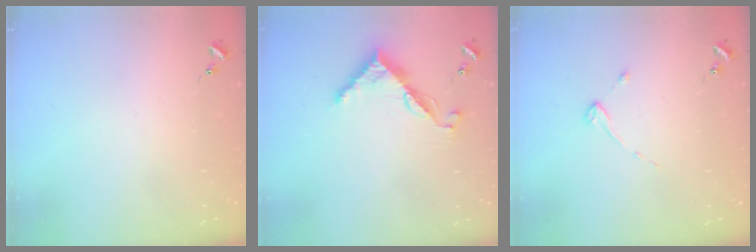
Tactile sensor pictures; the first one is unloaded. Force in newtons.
{"total": 7.6, "press": 7.5, "slide": 0.6}
{"total": 2.6, "press": 2.5, "slide": 0.4}